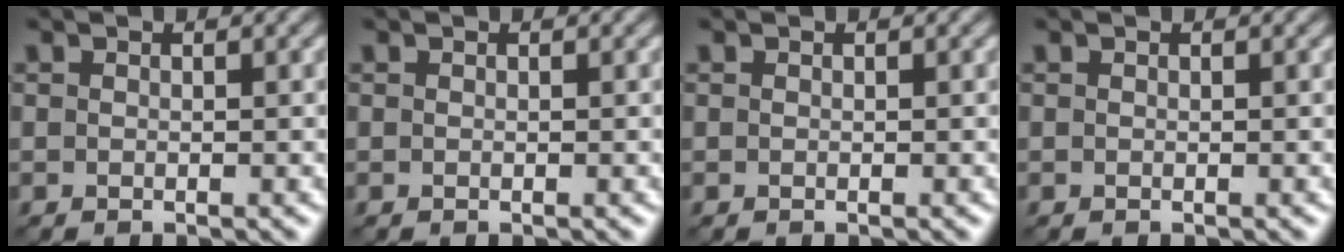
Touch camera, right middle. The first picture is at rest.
{"total": 0.0}
{"total": 0.0}
{"total": 0.0}